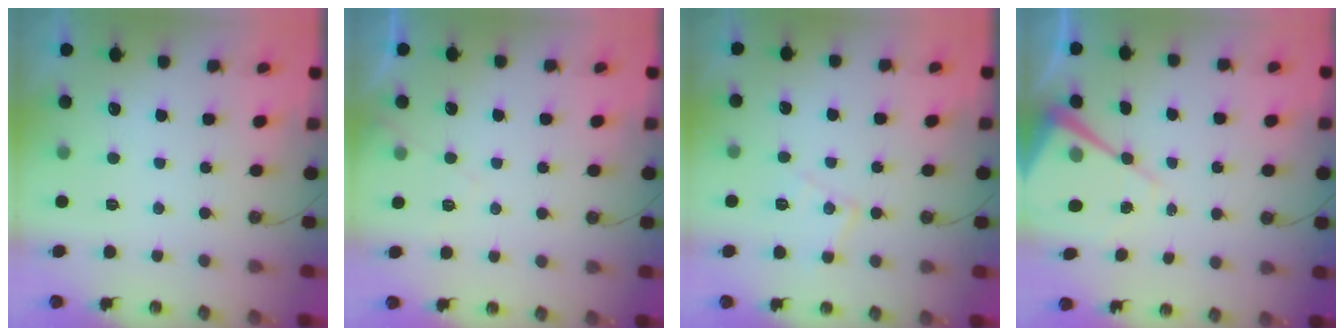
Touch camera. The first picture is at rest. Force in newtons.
{"total": 4.5, "press": 4.4, "slide": 0.7}
{"total": 9.3, "press": 9.3, "slide": 0.6}
{"total": 10.7, "press": 10.6, "slide": 0.9}